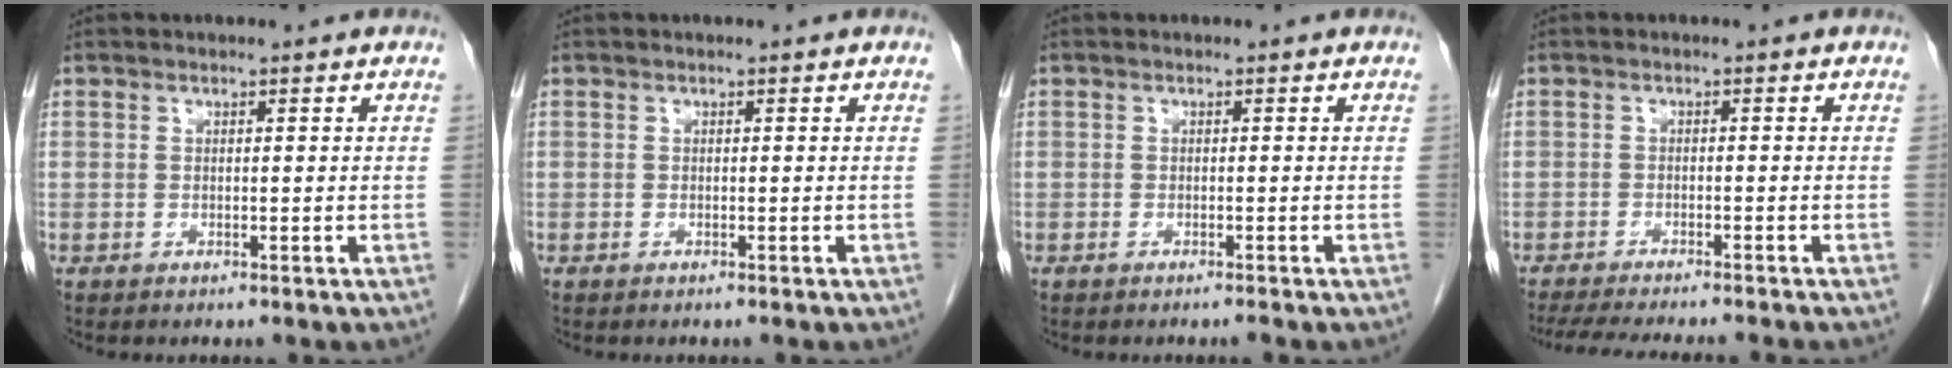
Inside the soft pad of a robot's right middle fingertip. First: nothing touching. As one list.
[{"total": 0.0}, {"total": 0.6, "force": [-0.6, -0.2, 0.3], "torque": [-0.007, 0.000, -0.011]}, {"total": 11.9, "force": [-10.6, 0.3, 5.4], "torque": [-0.068, -0.019, -0.150]}]